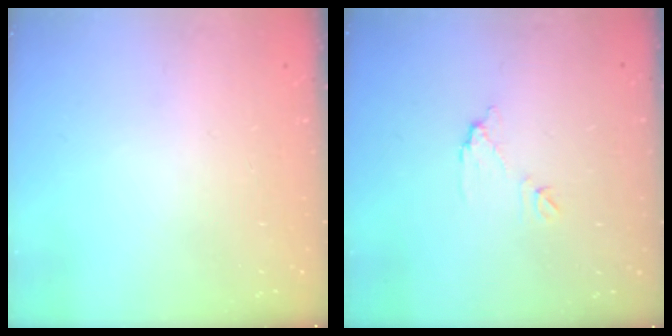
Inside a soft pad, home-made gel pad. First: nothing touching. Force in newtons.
{"total": 6.9, "press": 6.9, "slide": 0.4}